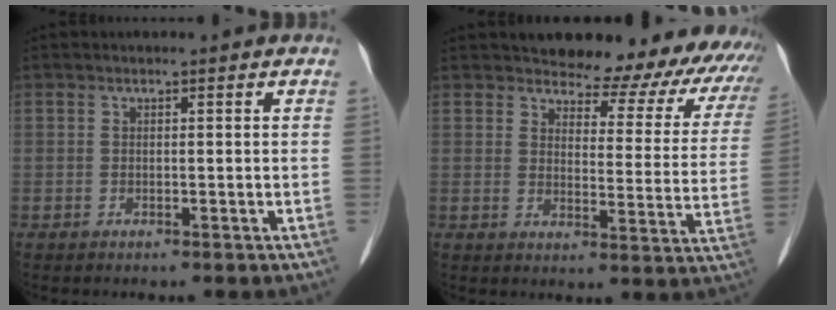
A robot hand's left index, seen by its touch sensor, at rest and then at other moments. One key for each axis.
{"total": 19.0, "fx": 17.3, "fy": 5.4, "fz": 5.5, "tx": -0.032, "ty": -0.059, "tz": 0.179}